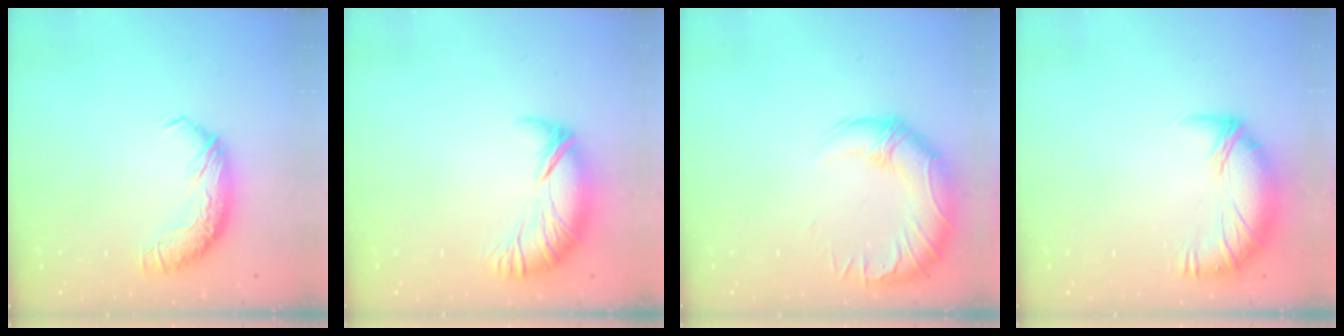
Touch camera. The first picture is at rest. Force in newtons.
{"total": 2.5, "press": 1.6, "slide": 1.9}
{"total": 3.2, "press": 0.3, "slide": 3.2}
{"total": 4.4, "press": 4.0, "slide": 1.8}